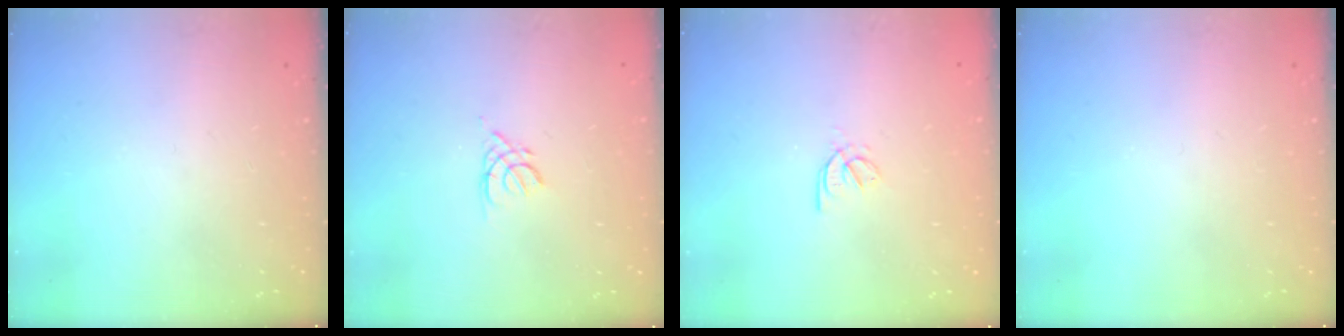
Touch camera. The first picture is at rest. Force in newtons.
{"total": 2.5, "press": 2.5, "slide": 0.6}
{"total": 2.9, "press": 2.8, "slide": 0.8}
{"total": 0.0}